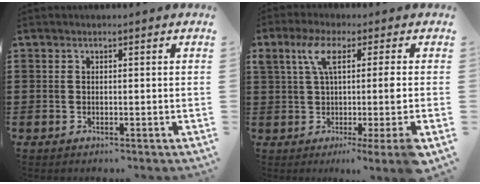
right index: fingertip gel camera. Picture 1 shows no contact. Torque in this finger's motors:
{"motor_torque": [2.14, 0.00, 0.85, 0.21]}